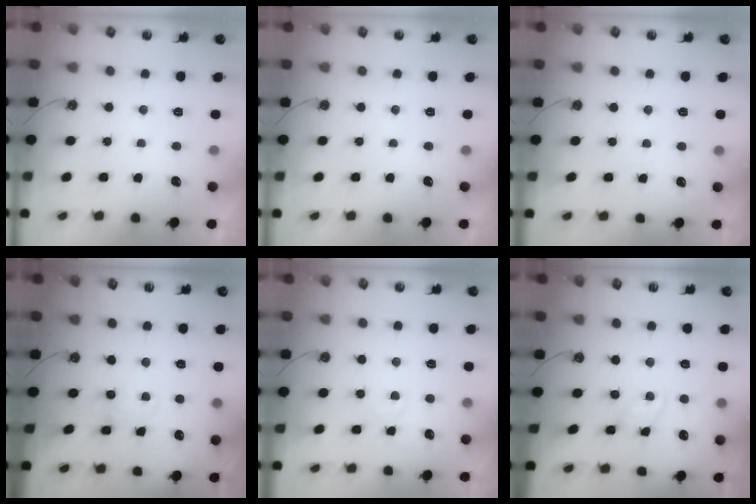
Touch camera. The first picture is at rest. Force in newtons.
{"total": 0.0}
{"total": 2.8, "press": 2.8, "slide": 0.4}
{"total": 1.1, "press": 1.0, "slide": 0.1}
{"total": 4.6, "press": 4.5, "slide": 0.6}
{"total": 1.7, "press": 1.7, "slide": 0.3}